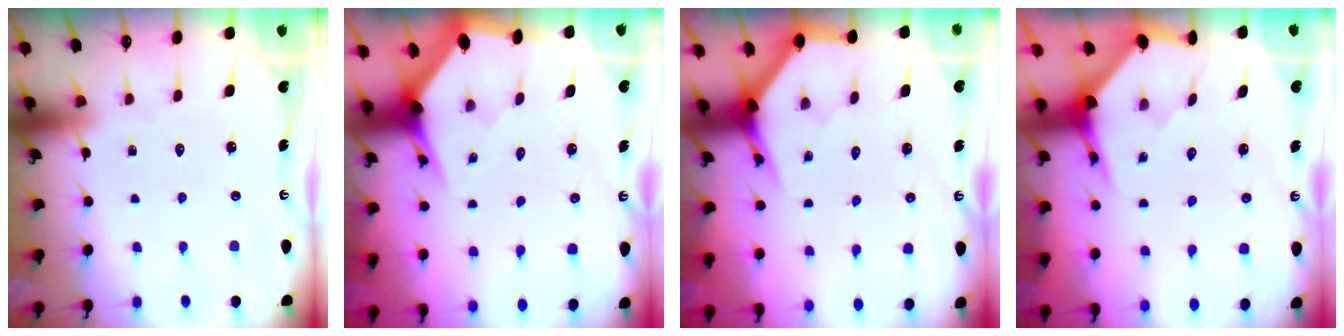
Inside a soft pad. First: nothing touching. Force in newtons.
{"total": 3.6, "press": 3.6, "slide": 0.2}
{"total": 4.0, "press": 4.0, "slide": 0.2}
{"total": 3.8, "press": 3.8, "slide": 0.5}